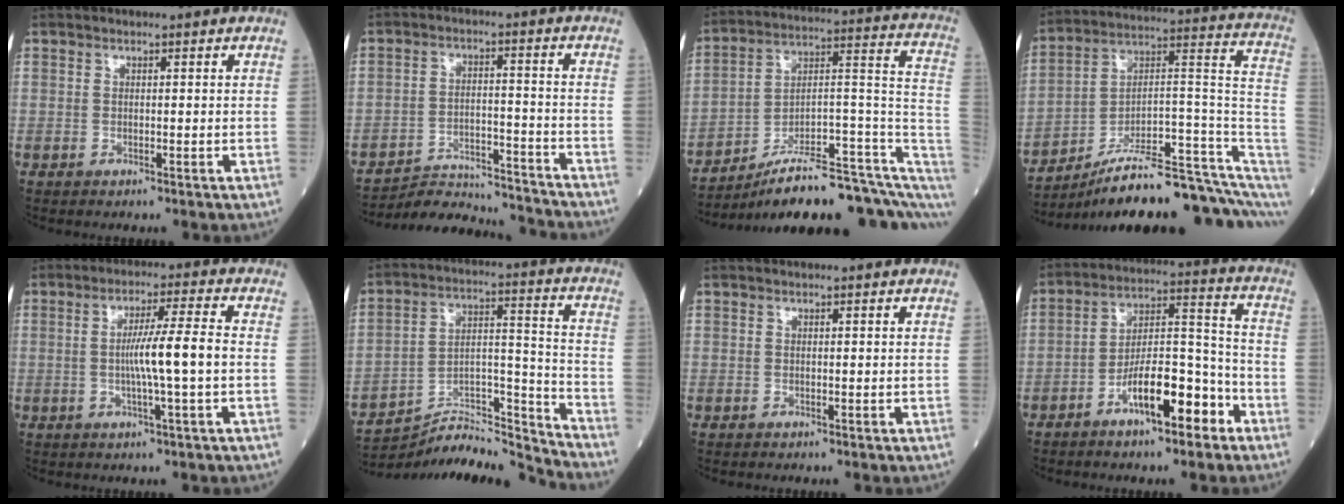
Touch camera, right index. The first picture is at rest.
{"total": 13.0, "force": [-13.0, 0.9, 0.8], "torque": [-0.007, 0.021, -0.192]}
{"total": 19.8, "force": [-14.0, 4.2, 13.4], "torque": [-0.129, 0.063, -0.207]}
{"total": 19.9, "force": [-15.1, 2.4, 12.8], "torque": [-0.119, 0.065, -0.228]}
{"total": 7.3, "force": [-0.6, -0.9, 7.2], "torque": [-0.125, 0.005, -0.010]}
{"total": 16.8, "force": [-16.7, -1.1, 1.7], "torque": [-0.023, 0.047, -0.274]}
{"total": 0.0}
{"total": 11.2, "force": [-6.3, 3.1, 8.7], "torque": [-0.151, 0.023, -0.107]}